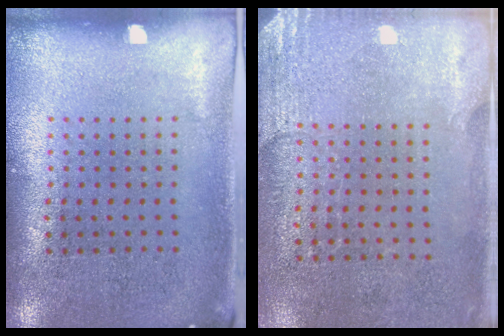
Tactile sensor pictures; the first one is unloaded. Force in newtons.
{"total": 2.8, "press": 2.5, "slide": 1.3}